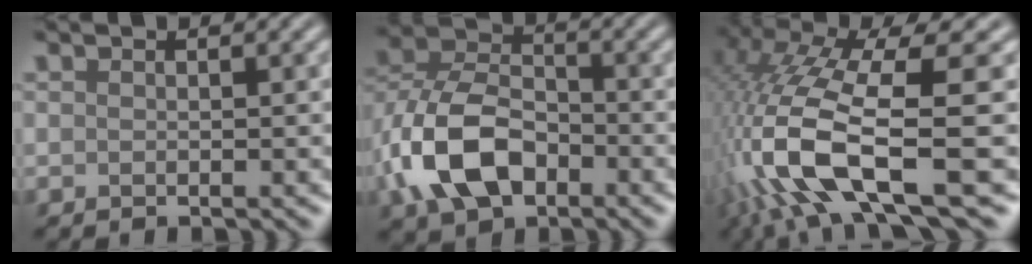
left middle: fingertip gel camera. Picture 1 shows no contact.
{"total": 8.2, "force": [-2.8, 5.5, 5.5], "torque": [-0.117, 0.007, -0.060]}
{"total": 12.8, "force": [-3.1, 3.7, 11.8], "torque": [-0.265, 0.004, -0.047]}